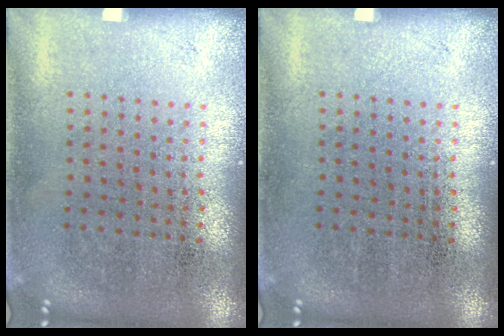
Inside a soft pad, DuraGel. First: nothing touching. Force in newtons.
{"total": 0.0}